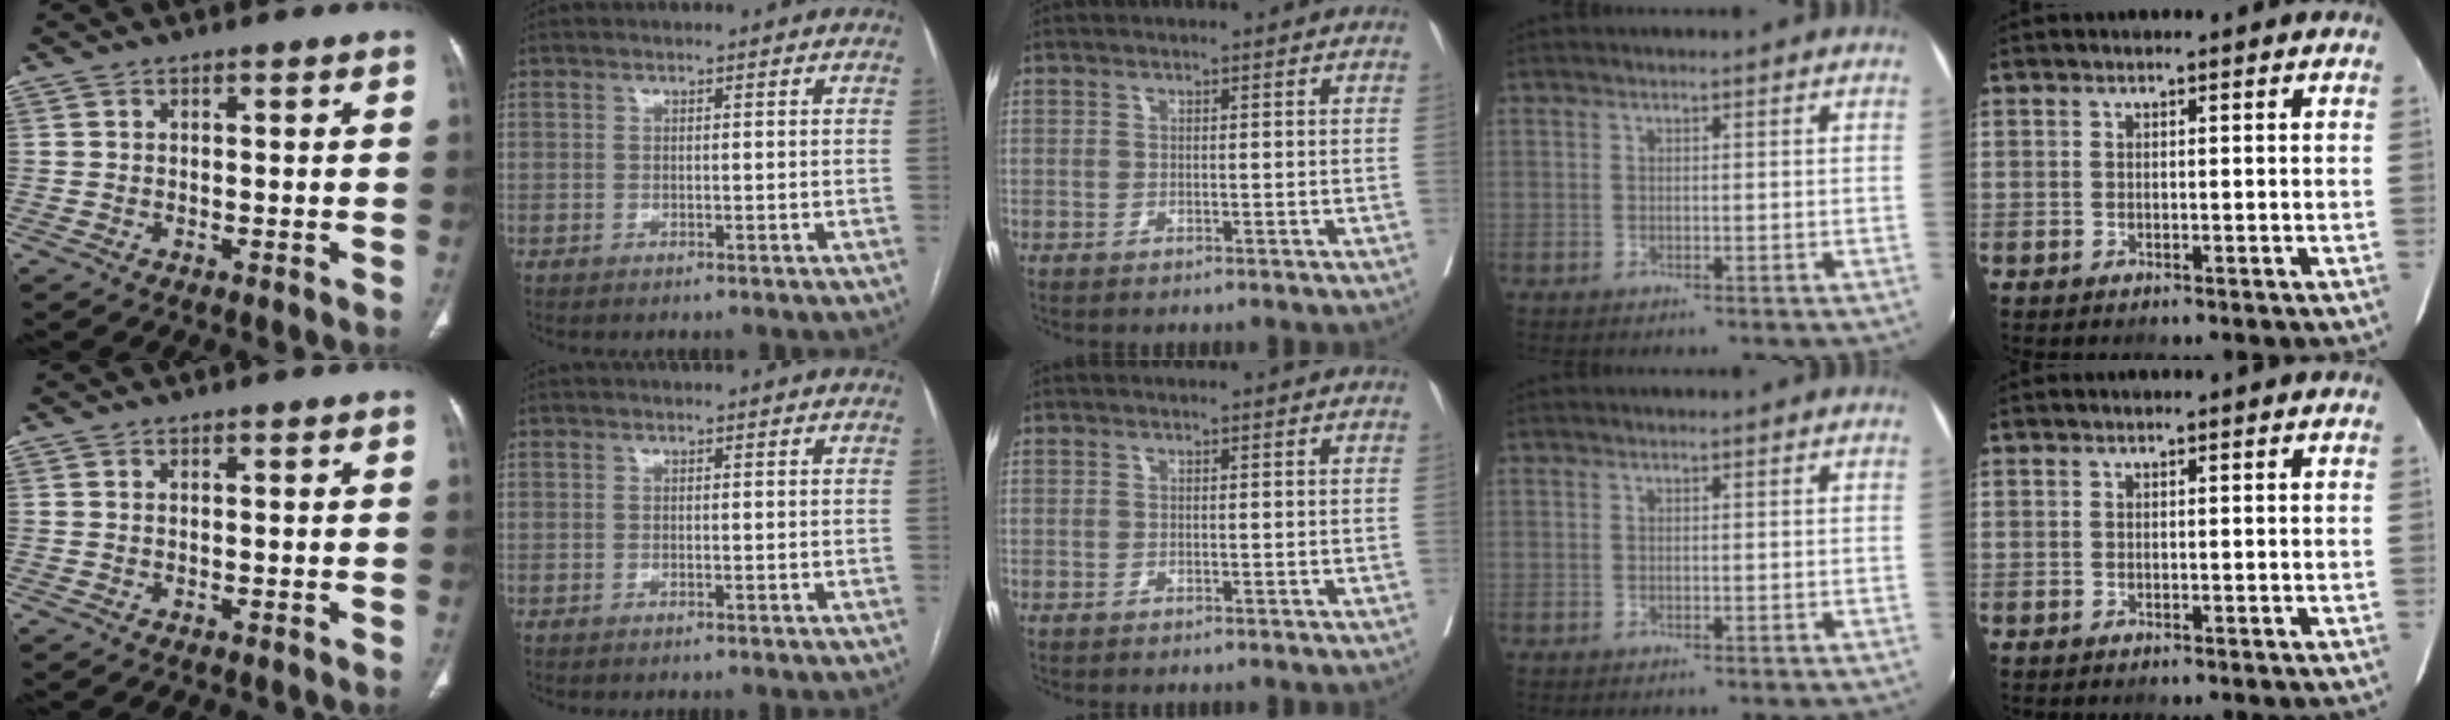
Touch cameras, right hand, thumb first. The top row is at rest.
{}